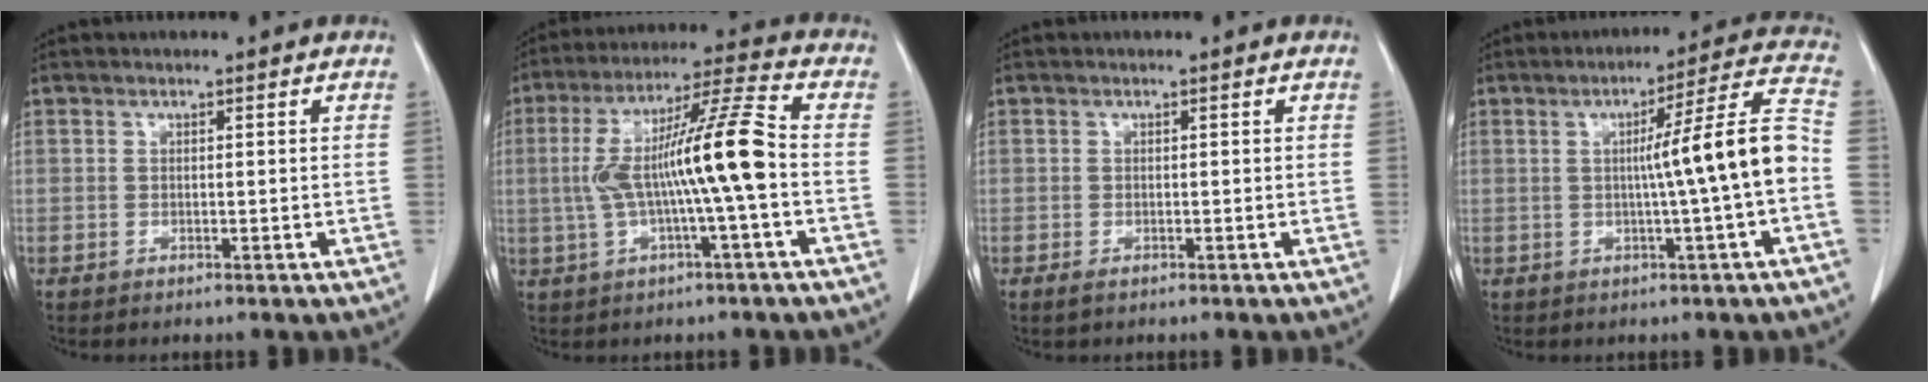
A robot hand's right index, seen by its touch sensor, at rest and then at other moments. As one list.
[{"total": 13.2, "force": [-1.0, 0.0, 13.1], "torque": [-0.245, 0.025, -0.023]}, {"total": 0.7, "force": [-0.4, 0.3, 0.5], "torque": [-0.012, -0.002, -0.002]}, {"total": 10.9, "force": [-1.2, -1.5, 10.8], "torque": [-0.153, 0.015, -0.018]}]